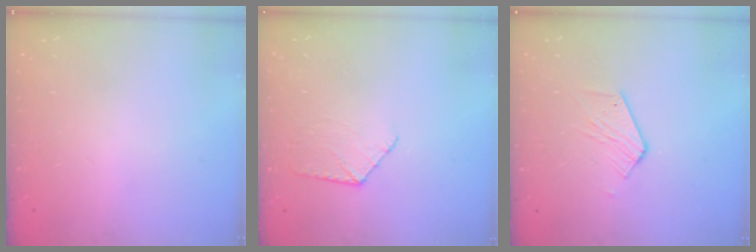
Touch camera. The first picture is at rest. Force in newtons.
{"total": 6.4, "press": 6.4, "slide": 0.6}
{"total": 6.2, "press": 6.2, "slide": 0.4}